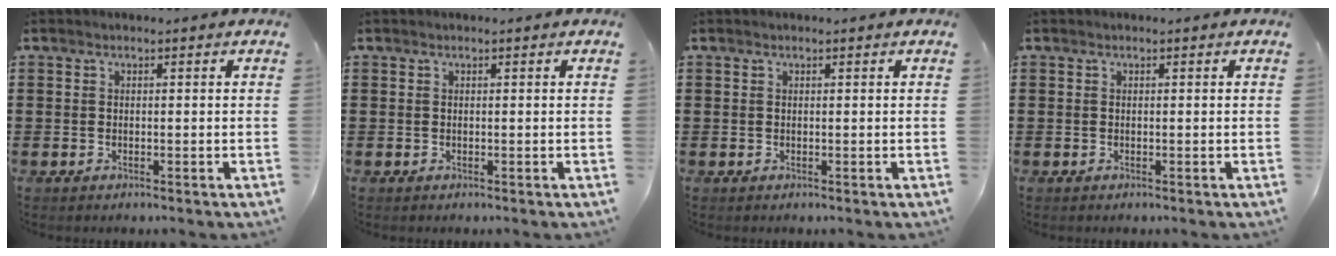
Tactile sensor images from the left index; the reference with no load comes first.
{"total": 0.0}
{"total": 0.0}
{"total": 0.0}